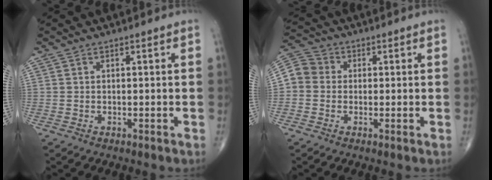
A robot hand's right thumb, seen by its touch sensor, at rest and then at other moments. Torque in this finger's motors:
{"motor_torque": [0.00, 0.03, 0.09, 0.00, 0.07]}